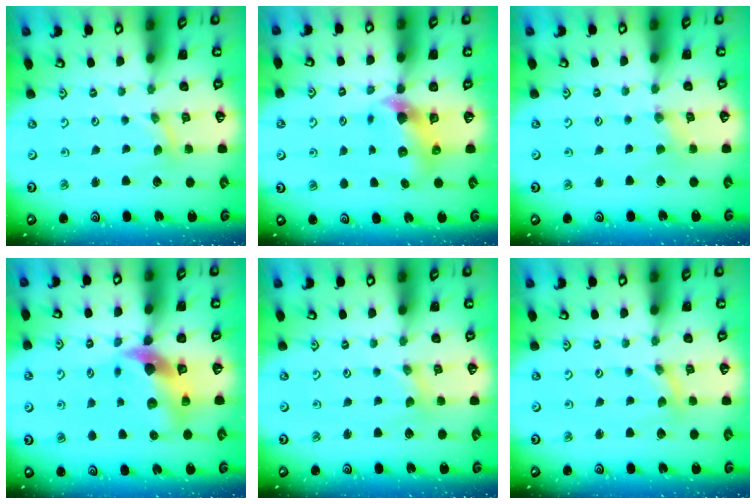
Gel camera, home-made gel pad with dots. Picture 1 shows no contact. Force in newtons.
{"total": 6.2, "press": 6.2, "slide": 0.4}
{"total": 1.5, "press": 1.5, "slide": 0.3}
{"total": 10.5, "press": 10.4, "slide": 1.5}
{"total": 0.0}
{"total": 0.0}